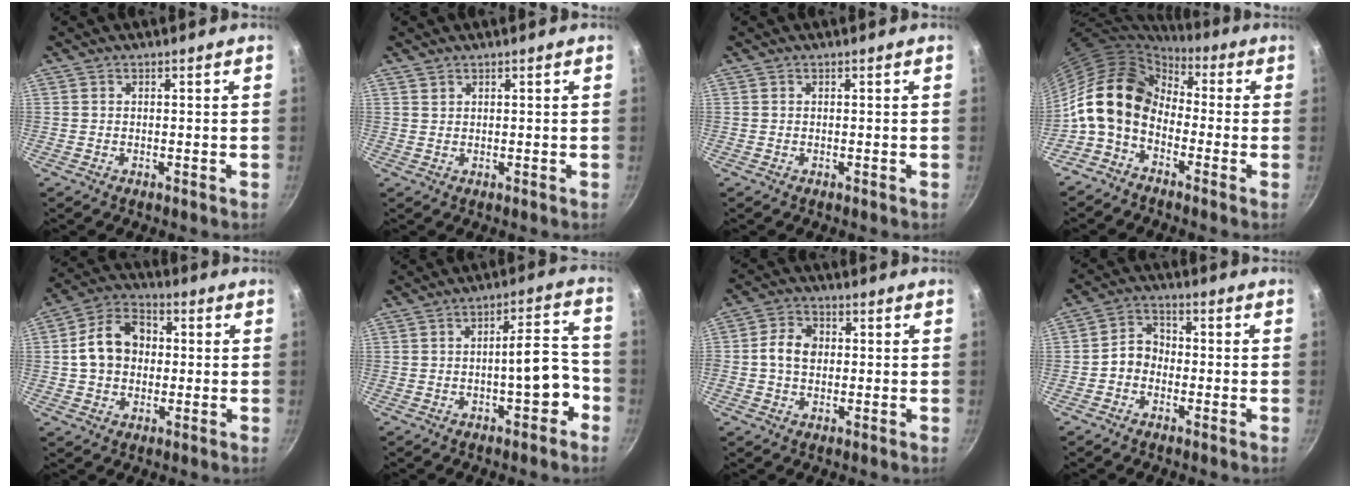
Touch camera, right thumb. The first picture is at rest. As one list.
[{"total": 0.8, "force": [0.6, 0.4, 0.2], "torque": [-0.002, -0.004, 0.012]}, {"total": 0.0}, {"total": 13.7, "force": [-1.4, 9.9, 9.3], "torque": [-0.152, 0.039, -0.049]}, {"total": 11.5, "force": [0.6, 8.9, 7.3], "torque": [-0.101, 0.026, -0.003]}, {"total": 8.5, "force": [-3.3, 2.9, 7.2], "torque": [-0.075, 0.051, -0.041]}, {"total": 6.2, "force": [0.2, 4.8, 3.9], "torque": [-0.057, 0.012, -0.010]}, {"total": 5.1, "force": [-1.4, 4.1, 2.6], "torque": [-0.021, 0.024, -0.037]}]